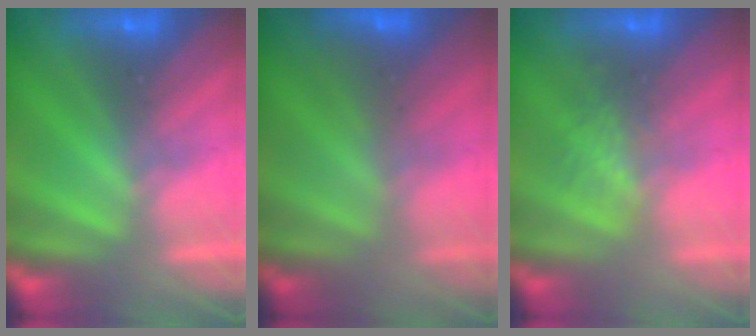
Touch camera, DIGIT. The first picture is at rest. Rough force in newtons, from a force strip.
{"total": 3.0}
{"total": 2.7}